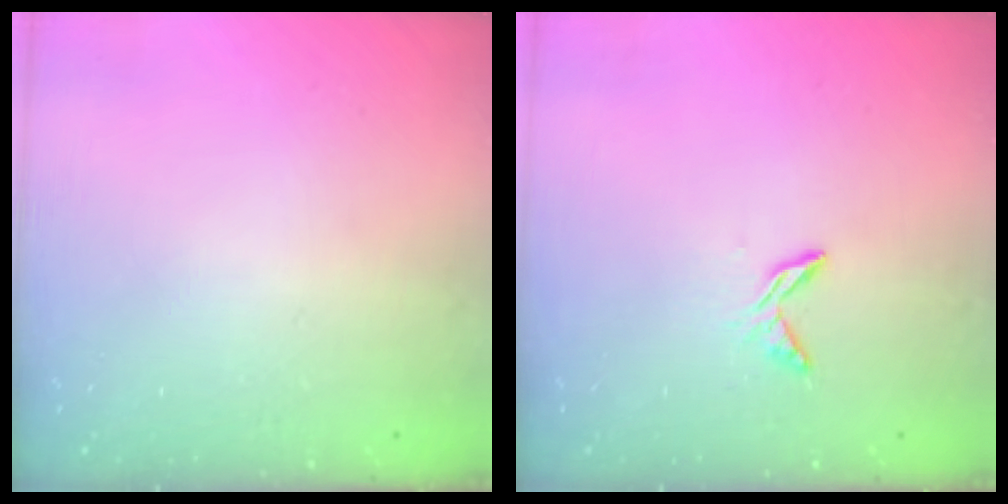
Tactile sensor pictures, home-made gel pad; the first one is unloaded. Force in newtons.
{"total": 5.1, "press": 5.1, "slide": 0.4}